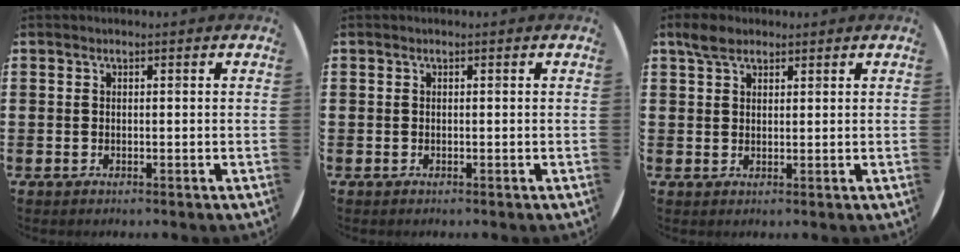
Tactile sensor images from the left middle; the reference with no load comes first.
{"total": 0.0}
{"total": 3.0, "force": [2.3, 1.4, 1.2], "torque": [-0.020, 0.004, 0.043]}